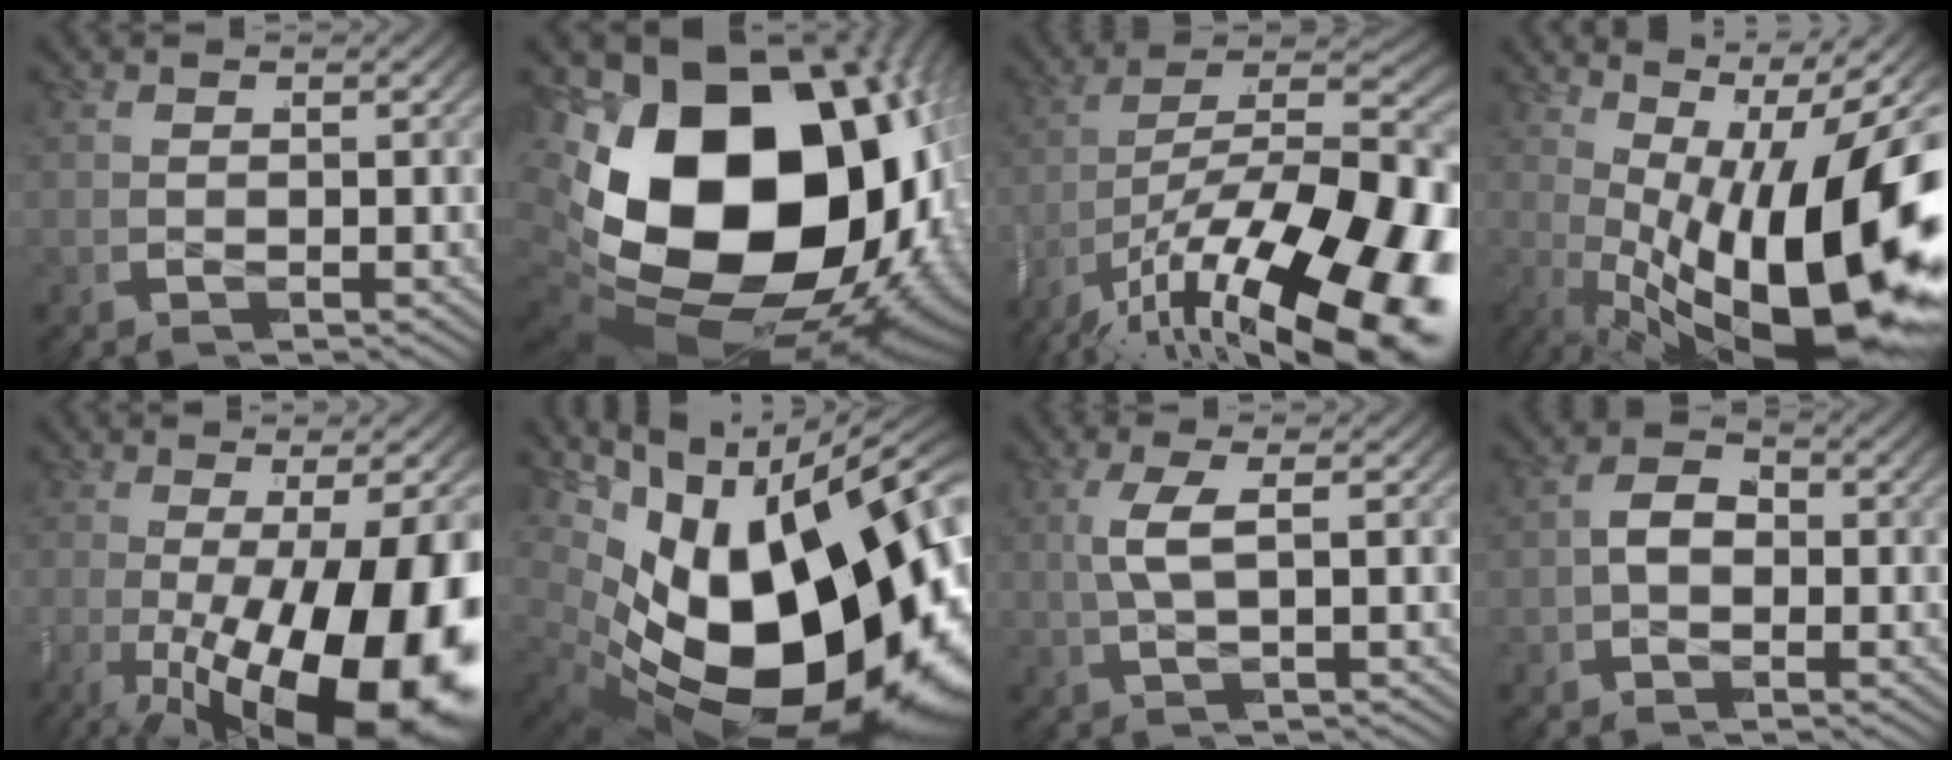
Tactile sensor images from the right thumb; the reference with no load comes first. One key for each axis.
{"total": 34.1, "fx": -2.2, "fy": 23.1, "fz": 25.1, "tx": -0.436, "ty": -0.065, "tz": -0.013}
{"total": 18.0, "fx": -4.0, "fy": 10.6, "fz": 14.0, "tx": -0.256, "ty": -0.072, "tz": -0.027}
{"total": 18.3, "fx": -1.9, "fy": 10.0, "fz": 15.3, "tx": -0.264, "ty": -0.049, "tz": 0.000}
{"total": 18.9, "fx": -4.9, "fy": 10.2, "fz": 15.1, "tx": -0.250, "ty": -0.038, "tz": -0.050}
{"total": 28.1, "fx": -3.5, "fy": 17.8, "fz": 21.4, "tx": -0.357, "ty": -0.070, "tz": -0.016}
{"total": 3.2, "fx": 0.2, "fy": 0.9, "fz": 3.1, "tx": -0.074, "ty": 0.004, "tz": 0.006}
{"total": 4.2, "fx": -0.6, "fy": 2.9, "fz": 3.0, "tx": -0.046, "ty": -0.003, "tz": -0.017}